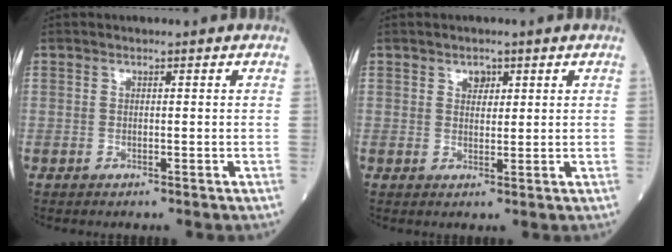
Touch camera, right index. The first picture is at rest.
{"total": 2.1, "force": [1.1, 1.4, 1.1], "torque": [-0.014, 0.000, 0.018]}